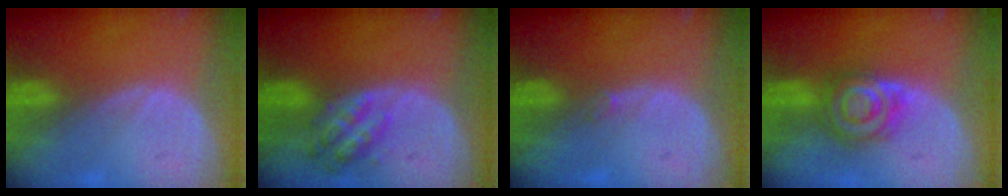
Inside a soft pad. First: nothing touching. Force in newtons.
{"total": 6.0, "press": 5.5, "slide": 2.4}
{"total": 0.5, "press": 0.5, "slide": 0.1}
{"total": 6.9, "press": 6.5, "slide": 2.5}